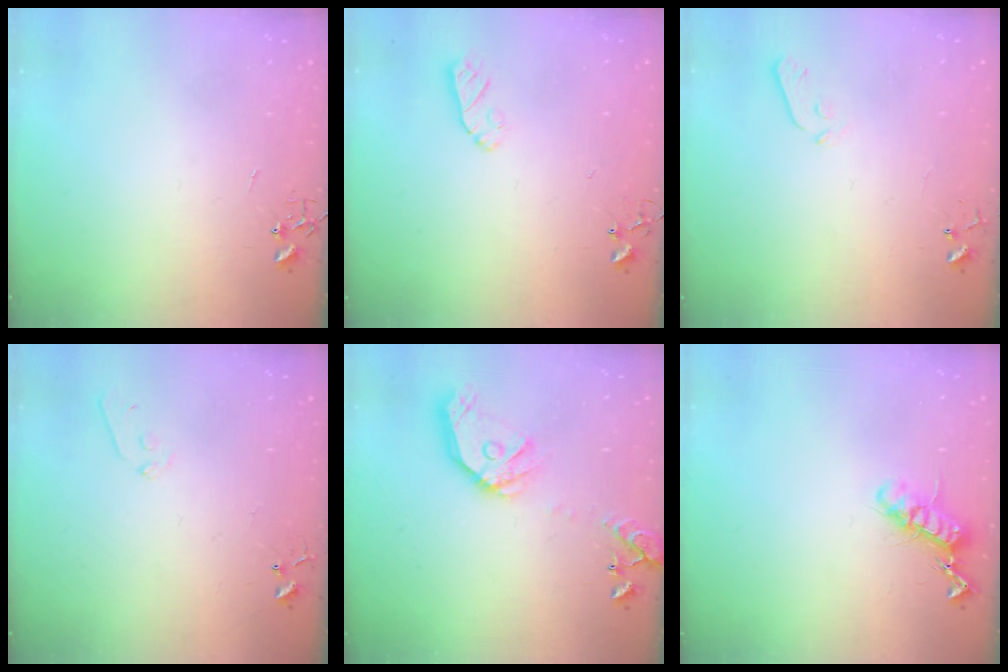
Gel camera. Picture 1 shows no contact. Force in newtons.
{"total": 5.0, "press": 5.0, "slide": 0.5}
{"total": 3.6, "press": 3.6, "slide": 0.6}
{"total": 5.2, "press": 5.2, "slide": 0.5}
{"total": 16.8, "press": 16.6, "slide": 2.9}
{"total": 12.5, "press": 12.5, "slide": 0.6}